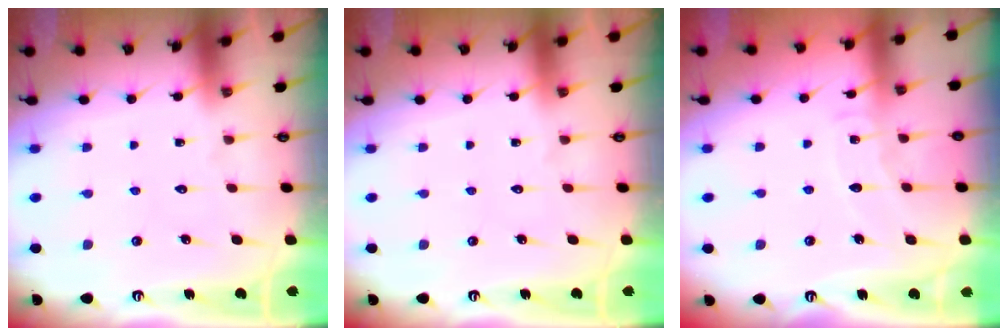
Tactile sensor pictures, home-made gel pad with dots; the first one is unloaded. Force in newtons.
{"total": 0.0}
{"total": 5.9, "press": 5.9, "slide": 0.6}